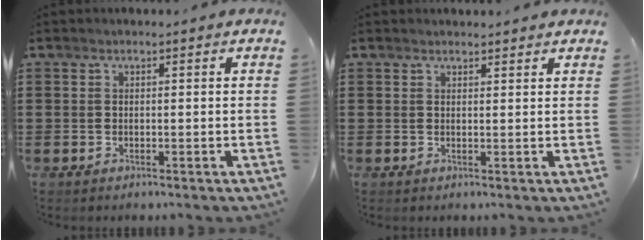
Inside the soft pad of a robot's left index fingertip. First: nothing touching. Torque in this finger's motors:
{"motor_torque": [-0.05, 0.00, 0.03, -0.01]}